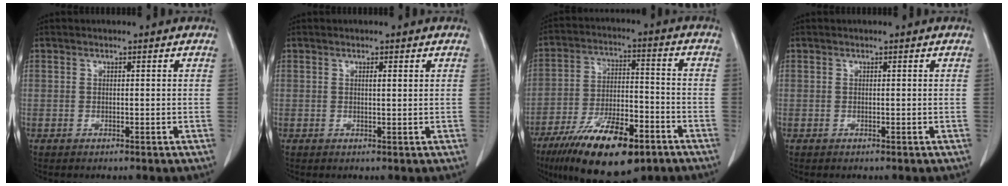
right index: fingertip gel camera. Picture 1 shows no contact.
{"total": 0.8, "force": [0.4, 0.1, 0.7], "torque": [-0.014, 0.000, 0.006]}
{"total": 17.1, "force": [-10.7, 5.4, 12.2], "torque": [-0.214, -0.014, -0.180]}
{"total": 0.0}